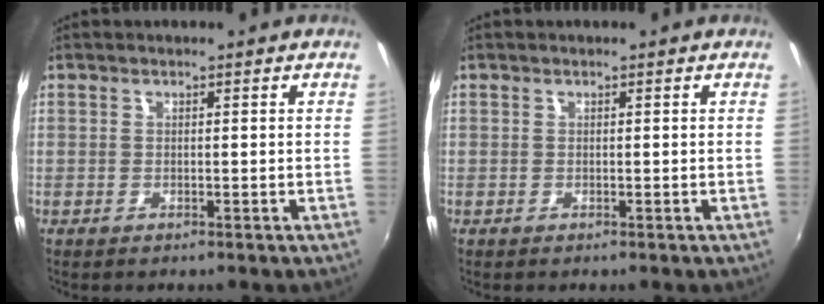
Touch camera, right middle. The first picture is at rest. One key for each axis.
{"total": 0.0}